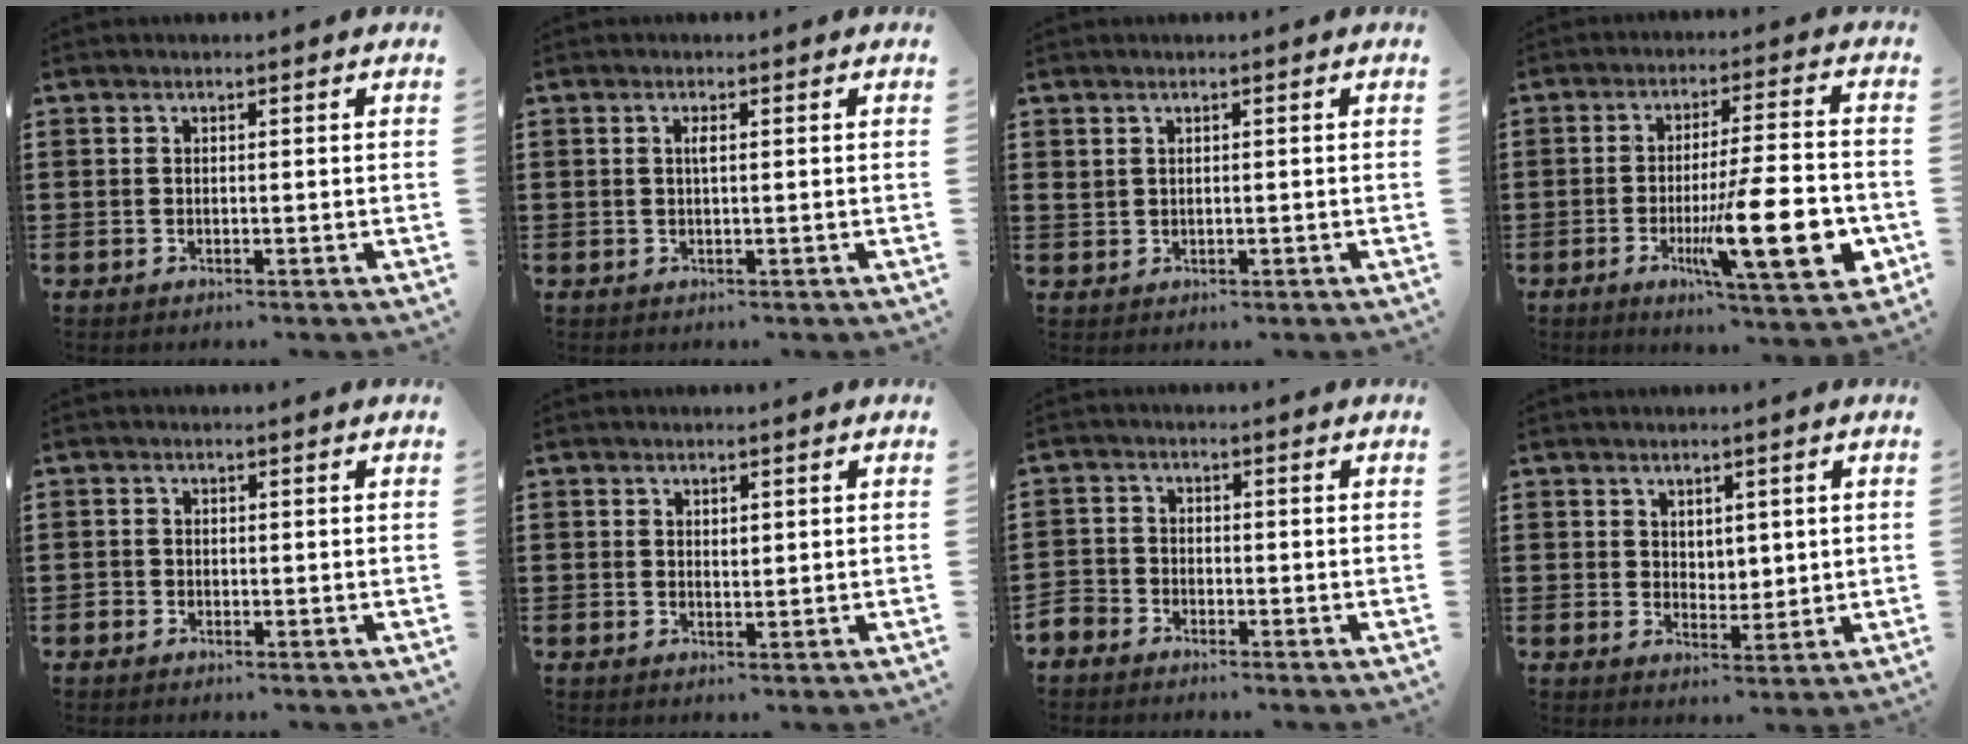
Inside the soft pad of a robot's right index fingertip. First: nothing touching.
{"total": 1.1, "force": [0.2, 0.2, 1.0], "torque": [-0.021, 0.001, 0.003]}
{"total": 0.9, "force": [0.5, 0.6, 0.4], "torque": [-0.011, 0.005, 0.008]}
{"total": 16.1, "force": [-4.5, 3.3, 15.1], "torque": [-0.248, -0.011, -0.067]}
{"total": 0.9, "force": [-0.6, 0.7, 0.1], "torque": [-0.003, 0.001, -0.013]}
{"total": 0.9, "force": [0.6, 0.5, 0.4], "torque": [-0.009, 0.004, 0.011]}
{"total": 2.6, "force": [-2.3, 1.2, -0.2], "torque": [-0.013, -0.003, -0.055]}
{"total": 3.2, "force": [2.1, 2.3, 0.6], "torque": [-0.013, 0.004, 0.039]}